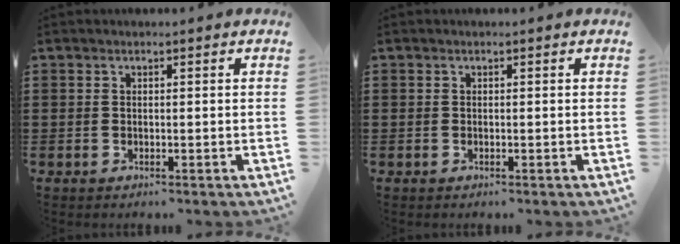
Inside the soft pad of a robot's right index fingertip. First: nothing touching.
{"total": 0.0}